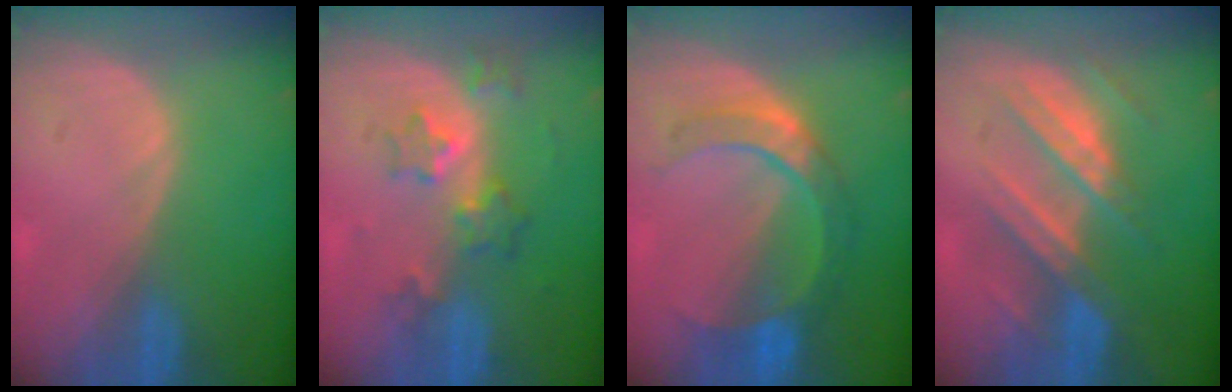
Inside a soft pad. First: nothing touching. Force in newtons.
{"total": 6.2, "press": 5.4, "slide": 3.0}
{"total": 7.2, "press": 7.2, "slide": 0.6}
{"total": 7.4, "press": 7.4, "slide": 0.1}